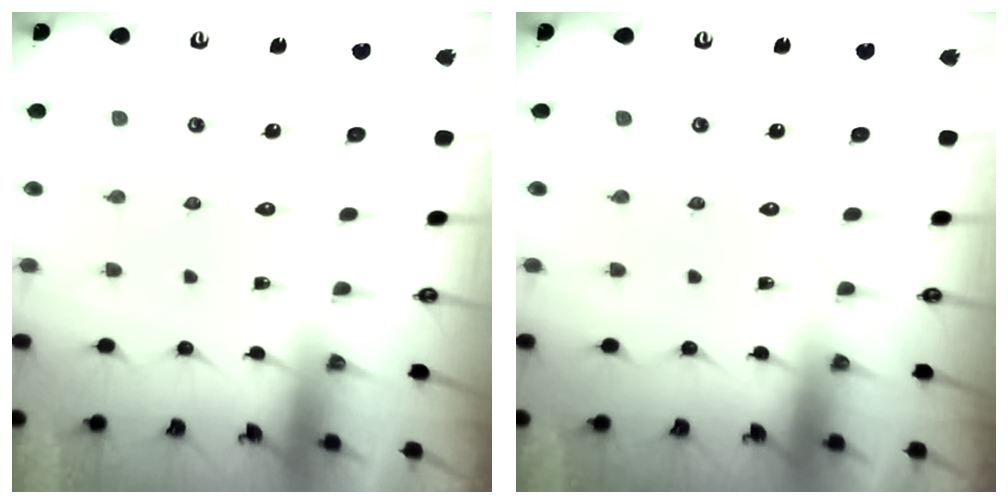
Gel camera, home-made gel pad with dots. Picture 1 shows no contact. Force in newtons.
{"total": 0.0}